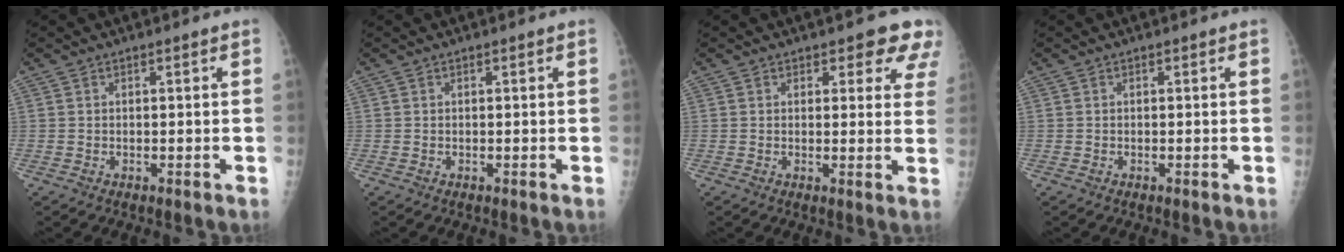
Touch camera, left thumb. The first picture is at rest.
{"total": 0.0}
{"total": 7.0, "force": [5.2, 3.3, 3.4], "torque": [0.006, -0.023, 0.044]}
{"total": 0.0}